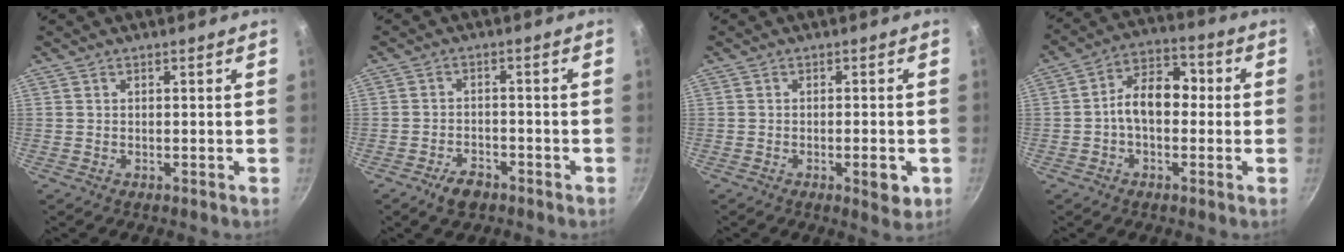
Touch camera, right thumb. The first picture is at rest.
{"total": 4.7, "force": [-3.2, 2.5, 2.4], "torque": [-0.038, 0.022, -0.051]}
{"total": 4.6, "force": [-1.6, 1.6, 4.0], "torque": [-0.053, 0.005, -0.017]}
{"total": 10.1, "force": [-0.5, 6.7, 7.5], "torque": [-0.087, 0.038, -0.027]}